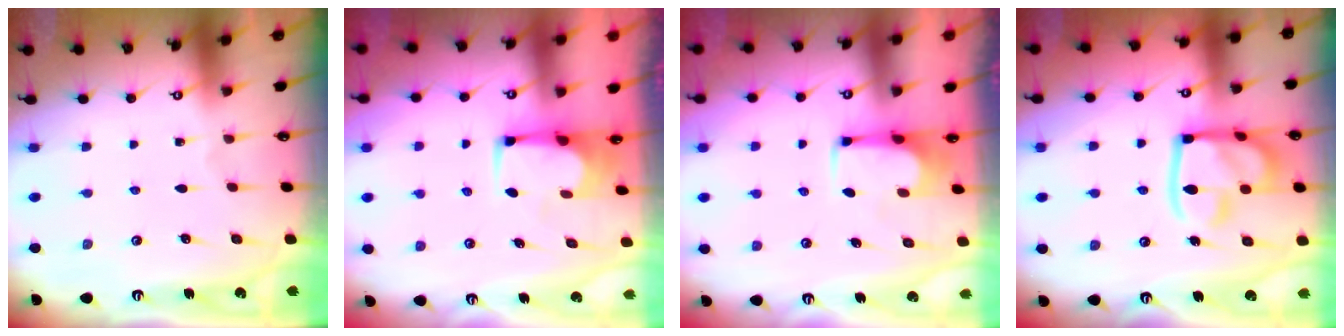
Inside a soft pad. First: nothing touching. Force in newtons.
{"total": 1.6, "press": 1.6, "slide": 0.3}
{"total": 3.7, "press": 3.6, "slide": 0.7}
{"total": 17.8, "press": 17.7, "slide": 1.8}